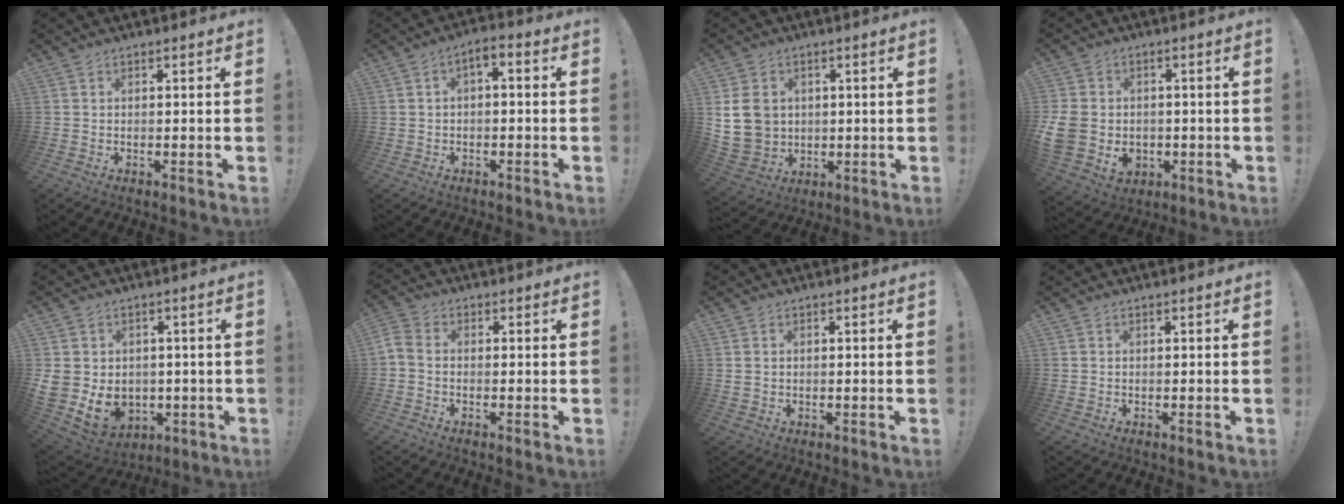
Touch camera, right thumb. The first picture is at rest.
{"total": 3.5, "force": [-1.4, 1.7, 2.7], "torque": [-0.045, 0.010, -0.026]}
{"total": 10.1, "force": [2.3, 8.9, 4.2], "torque": [-0.078, -0.008, 0.050]}
{"total": 10.5, "force": [-1.3, 8.8, 5.6], "torque": [-0.115, 0.007, -0.018]}
{"total": 11.2, "force": [-0.5, 9.7, 5.7], "torque": [-0.122, -0.010, -0.001]}
{"total": 3.2, "force": [-0.6, 2.1, 2.3], "torque": [-0.043, 0.002, -0.009]}
{"total": 0.9, "force": [0.3, 0.8, 0.4], "torque": [-0.010, 0.005, 0.006]}
{"total": 0.0}